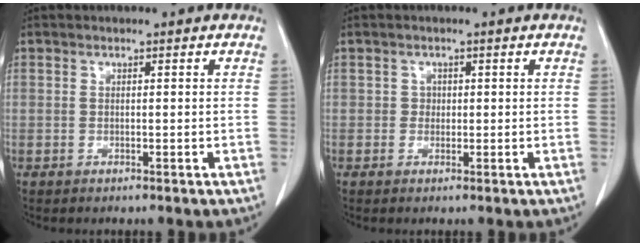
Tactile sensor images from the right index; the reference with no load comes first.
{"total": 1.2, "force": [0.1, 1.1, 0.3], "torque": [0.001, 0.004, 0.001]}